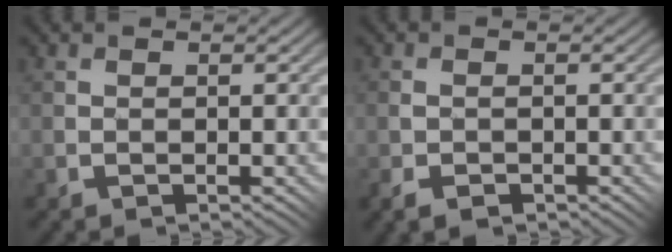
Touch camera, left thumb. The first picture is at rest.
{"total": 1.7, "force": [-1.0, 0.9, 1.0], "torque": [-0.021, -0.001, -0.024]}